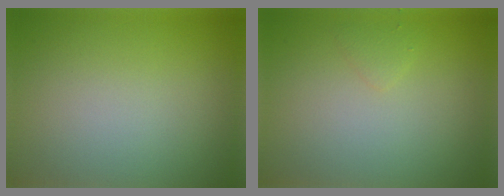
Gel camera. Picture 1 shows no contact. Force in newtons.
{"total": 0.7, "press": 0.7, "slide": 0.0}